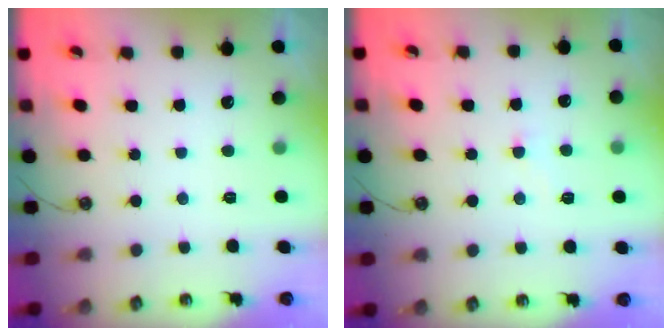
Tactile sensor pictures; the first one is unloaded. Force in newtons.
{"total": 2.4, "press": 2.4, "slide": 0.6}